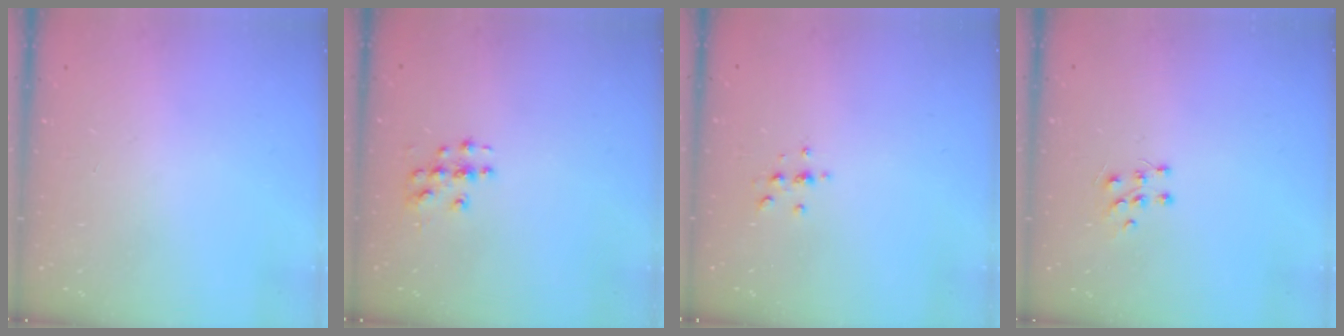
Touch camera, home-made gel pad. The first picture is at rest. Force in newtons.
{"total": 4.2, "press": 4.2, "slide": 0.1}
{"total": 2.2, "press": 2.1, "slide": 0.2}
{"total": 5.6, "press": 5.5, "slide": 1.0}